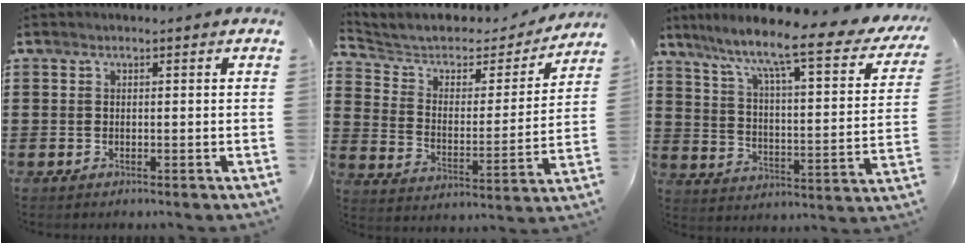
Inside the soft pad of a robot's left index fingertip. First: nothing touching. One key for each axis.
{"total": 4.9, "fx": 3.6, "fy": 2.5, "fz": 2.2, "tx": -0.067, "ty": -0.022, "tz": 0.054}
{"total": 9.8, "fx": 7.4, "fy": 0.6, "fz": 6.4, "tx": -0.135, "ty": -0.057, "tz": 0.110}